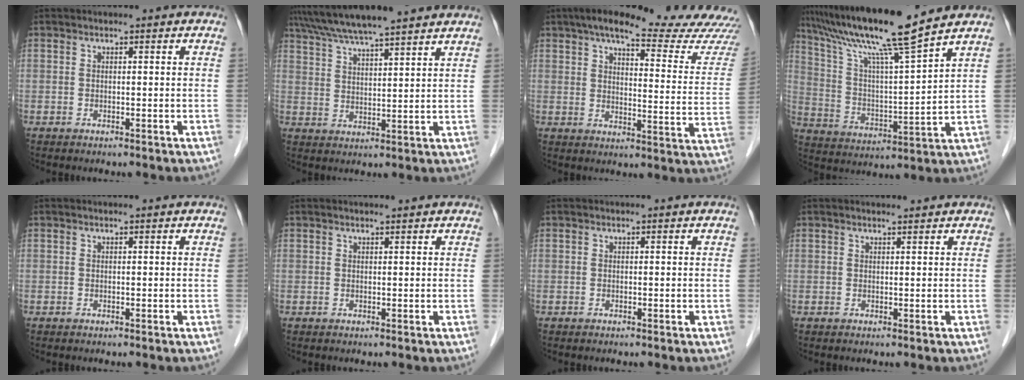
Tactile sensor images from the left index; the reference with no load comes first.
{"total": 13.9, "force": [12.2, 0.3, 6.7], "torque": [-0.117, 0.033, 0.183]}
{"total": 23.3, "force": [20.6, 2.0, 10.7], "torque": [-0.143, -0.043, 0.249]}
{"total": 15.6, "force": [12.7, -1.6, 9.0], "torque": [-0.165, 0.005, 0.226]}
{"total": 0.0}
{"total": 1.2, "force": [1.1, -0.1, 0.4], "torque": [-0.009, 0.006, 0.021]}
{"total": 0.0}
{"total": 1.6, "force": [1.5, 0.0, 0.4], "torque": [-0.009, 0.006, 0.026]}